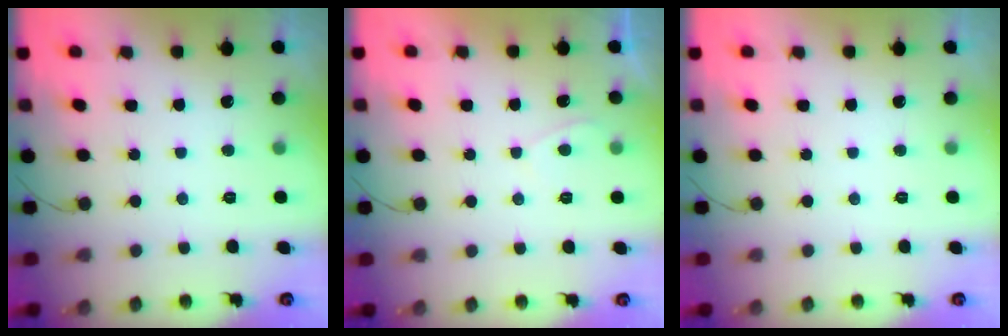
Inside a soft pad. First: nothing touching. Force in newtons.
{"total": 0.7, "press": 0.6, "slide": 0.5}
{"total": 0.0}